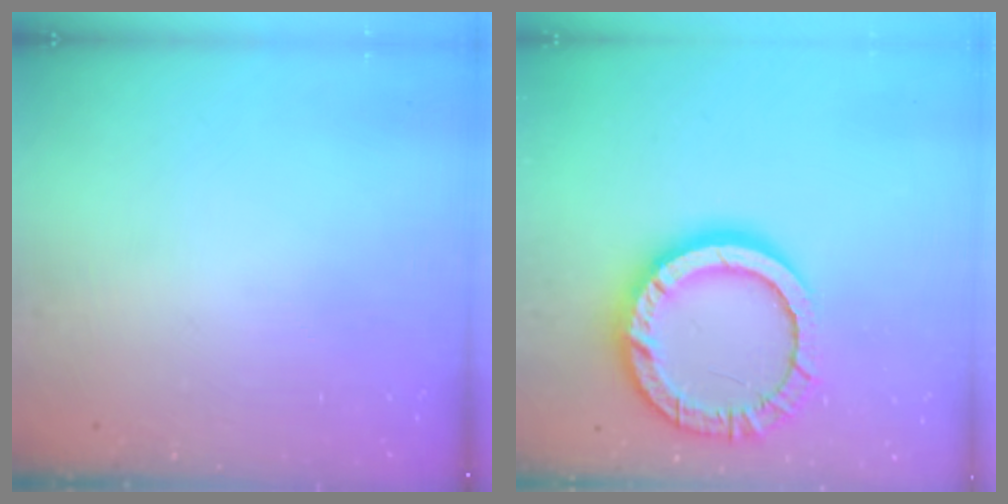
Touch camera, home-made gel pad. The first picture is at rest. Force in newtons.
{"total": 16.6, "press": 16.5, "slide": 1.4}